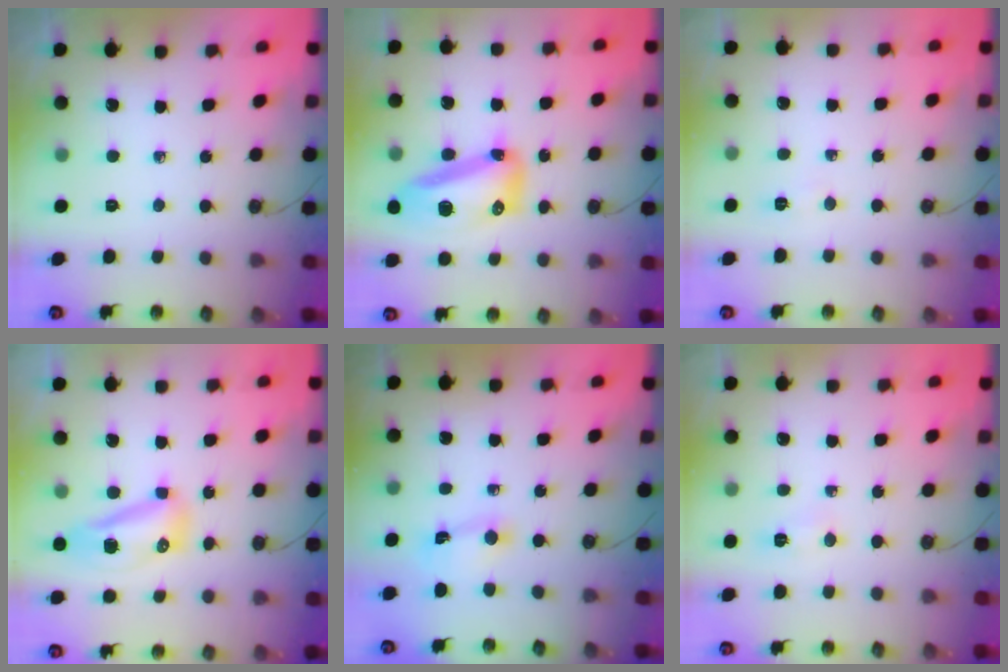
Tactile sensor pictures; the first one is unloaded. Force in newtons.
{"total": 15.0, "press": 14.9, "slide": 1.3}
{"total": 2.4, "press": 2.3, "slide": 0.7}
{"total": 8.9, "press": 8.8, "slide": 1.2}
{"total": 2.0, "press": 2.0, "slide": 0.4}
{"total": 3.5, "press": 3.4, "slide": 0.4}